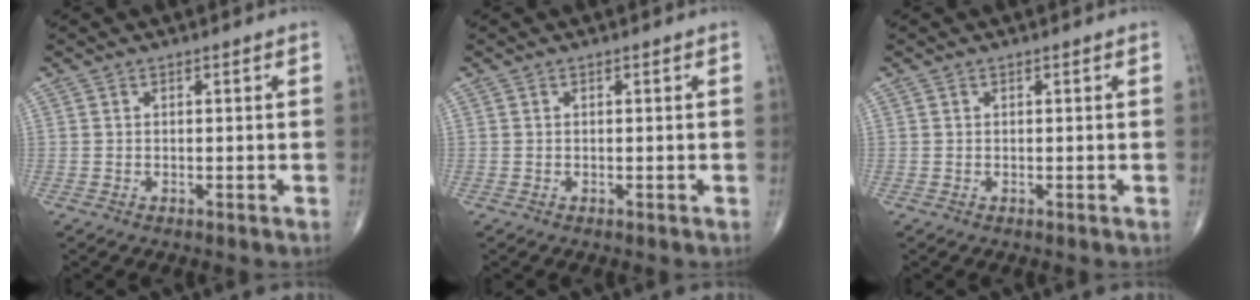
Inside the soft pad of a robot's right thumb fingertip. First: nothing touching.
{"total": 0.0}
{"total": 0.0}